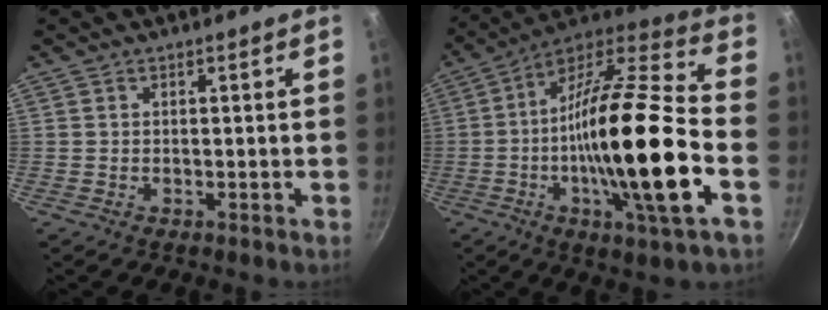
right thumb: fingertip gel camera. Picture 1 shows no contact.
{"total": 26.2, "force": [-5.7, 5.3, 25.0], "torque": [-0.423, 0.016, -0.110]}